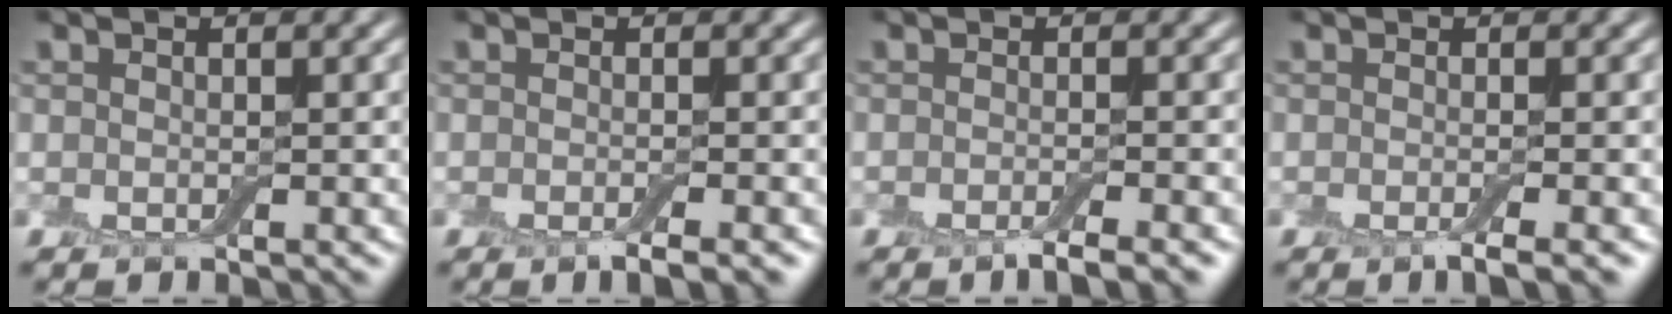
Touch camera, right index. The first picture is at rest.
{"total": 2.4, "force": [-1.2, 0.5, 2.0], "torque": [-0.022, -0.002, -0.023]}
{"total": 2.8, "force": [-1.7, 0.5, 2.1], "torque": [-0.023, -0.001, -0.033]}
{"total": 2.4, "force": [-1.1, 0.5, 2.1], "torque": [-0.024, -0.004, -0.024]}